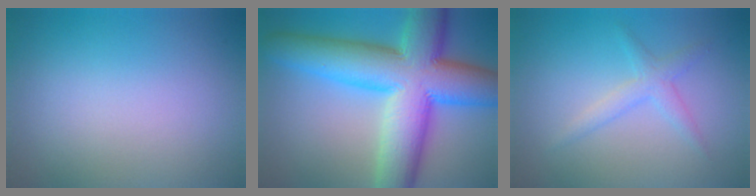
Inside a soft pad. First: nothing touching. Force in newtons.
{"total": 14.0, "press": 14.0, "slide": 0.1}
{"total": 2.0, "press": 2.0, "slide": 0.1}